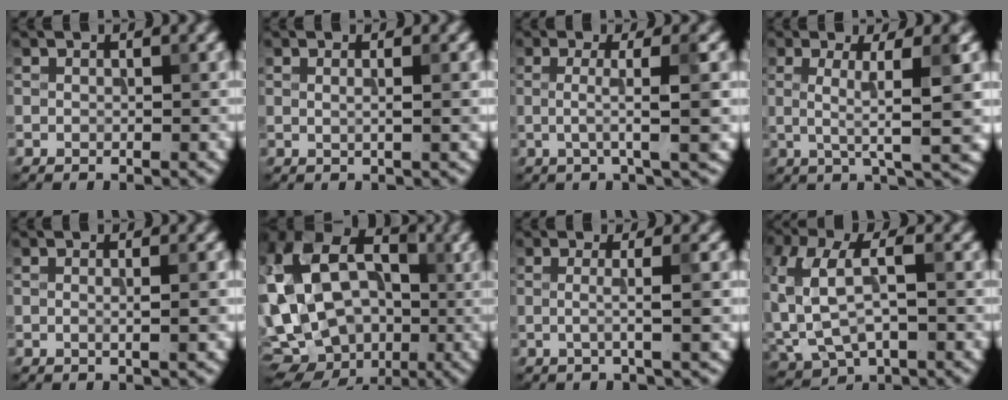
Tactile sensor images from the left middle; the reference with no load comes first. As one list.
[{"total": 1.3, "force": [0.2, 0.2, 1.2], "torque": [-0.020, -0.001, 0.001]}, {"total": 4.0, "force": [0.0, 0.6, 4.0], "torque": [-0.068, 0.001, -0.003]}, {"total": 5.7, "force": [0.5, 0.8, 5.6], "torque": [-0.089, 0.004, 0.008]}, {"total": 1.3, "force": [0.0, 0.1, 1.3], "torque": [-0.023, -0.002, 0.002]}, {"total": 19.0, "force": [-1.5, 15.4, 10.9], "torque": [-0.214, 0.033, -0.055]}, {"total": 2.6, "force": [0.0, 0.4, 2.6], "torque": [-0.046, 0.000, -0.007]}, {"total": 7.0, "force": [0.0, 4.3, 5.5], "torque": [-0.127, 0.002, 0.002]}]